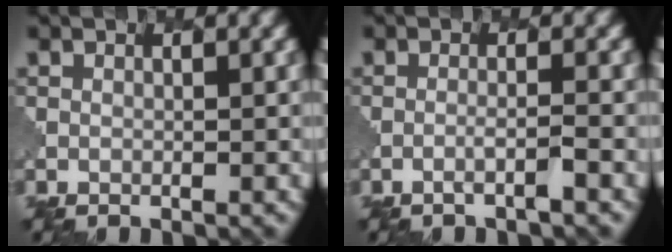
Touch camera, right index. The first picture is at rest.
{"total": 1.2, "force": [-0.7, 0.1, 1.0], "torque": [-0.008, 0.006, -0.021]}